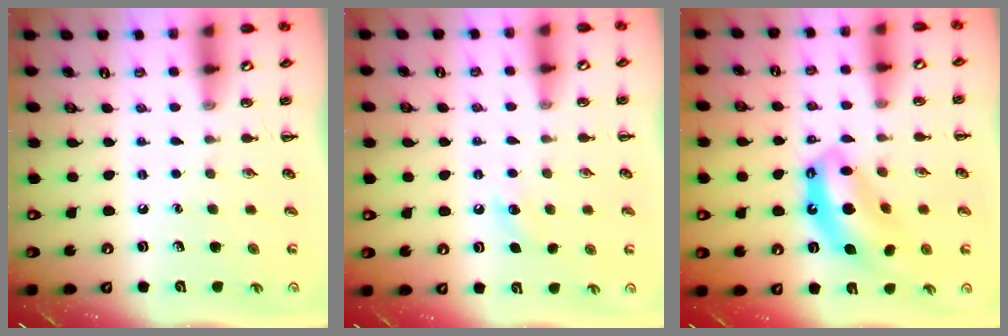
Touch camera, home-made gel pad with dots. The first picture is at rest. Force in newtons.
{"total": 4.0, "press": 3.9, "slide": 1.1}
{"total": 11.3, "press": 10.9, "slide": 3.0}